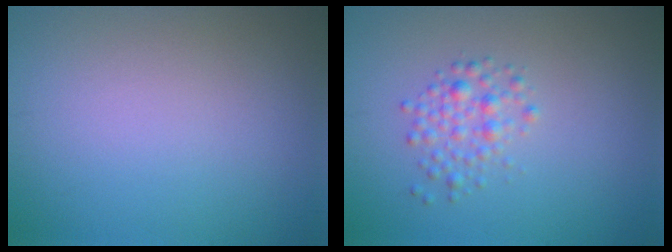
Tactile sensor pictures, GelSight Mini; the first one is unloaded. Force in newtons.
{"total": 2.0, "press": 2.0, "slide": 0.1}